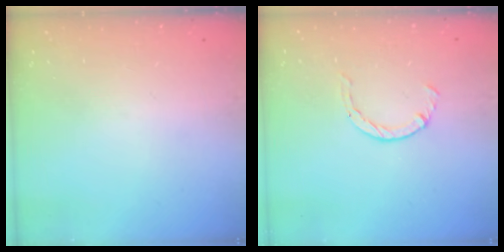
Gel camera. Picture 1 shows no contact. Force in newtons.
{"total": 2.1, "press": 2.1, "slide": 0.3}